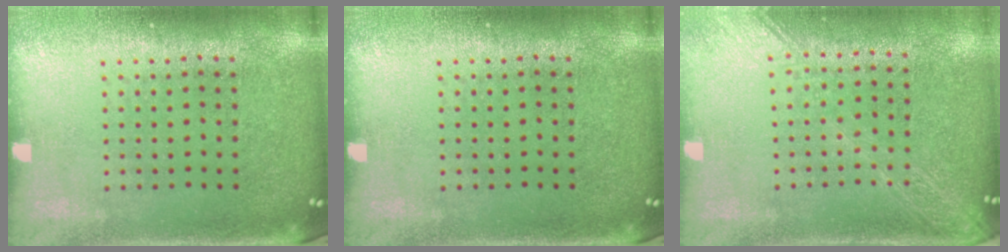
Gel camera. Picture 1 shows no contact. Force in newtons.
{"total": 0.0}
{"total": 1.9, "press": 1.7, "slide": 1.0}